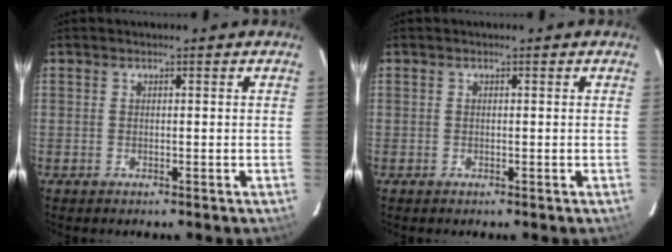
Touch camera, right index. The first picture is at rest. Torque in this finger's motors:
{"motor_torque": [-0.07, 0.09, 0.02, 0.00]}